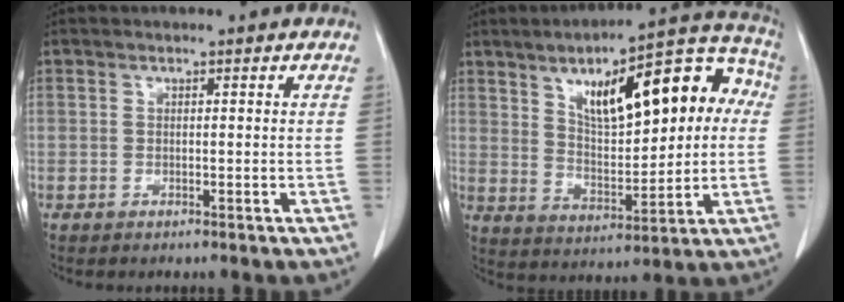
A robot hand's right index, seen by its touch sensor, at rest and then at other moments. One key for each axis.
{"total": 19.5, "fx": 5.2, "fy": 6.7, "fz": 17.6, "tx": -0.247, "ty": 0.042, "tz": 0.081}